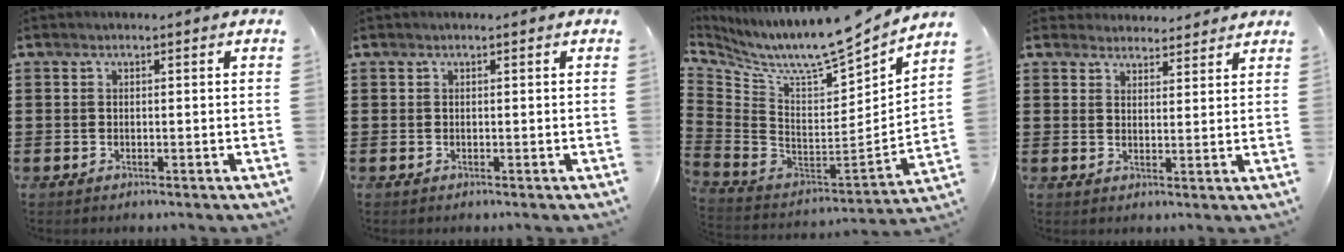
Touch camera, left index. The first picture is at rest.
{"total": 0.0}
{"total": 8.3, "force": [7.2, 0.4, 4.1], "torque": [-0.094, -0.069, 0.111]}
{"total": 3.3, "force": [3.2, 0.7, -0.1], "torque": [-0.008, -0.006, 0.063]}